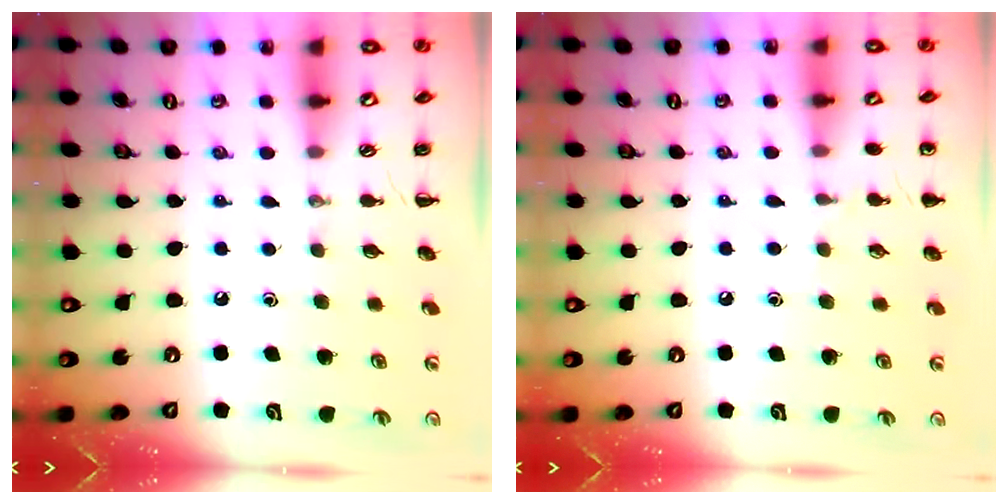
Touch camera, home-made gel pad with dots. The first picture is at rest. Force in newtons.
{"total": 4.8, "press": 4.5, "slide": 1.5}